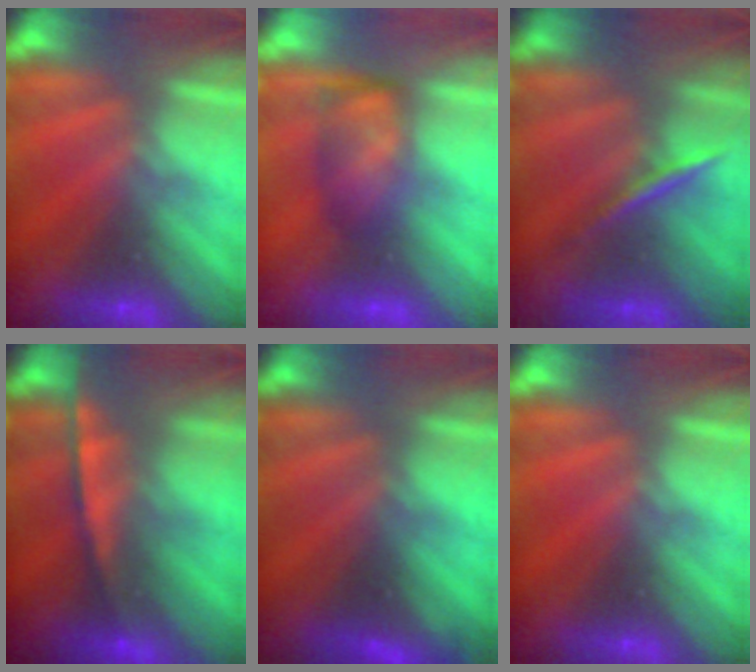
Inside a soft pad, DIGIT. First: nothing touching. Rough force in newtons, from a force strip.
{"total": 4.7}
{"total": 2.0}
{"total": 5.8}
{"total": 1.8}
{"total": 0.0}